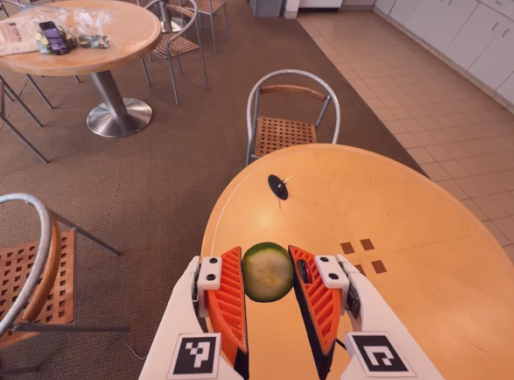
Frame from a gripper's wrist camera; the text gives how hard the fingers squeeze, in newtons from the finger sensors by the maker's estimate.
{"total": 7.1, "left": 7.2, "right": 6.9}